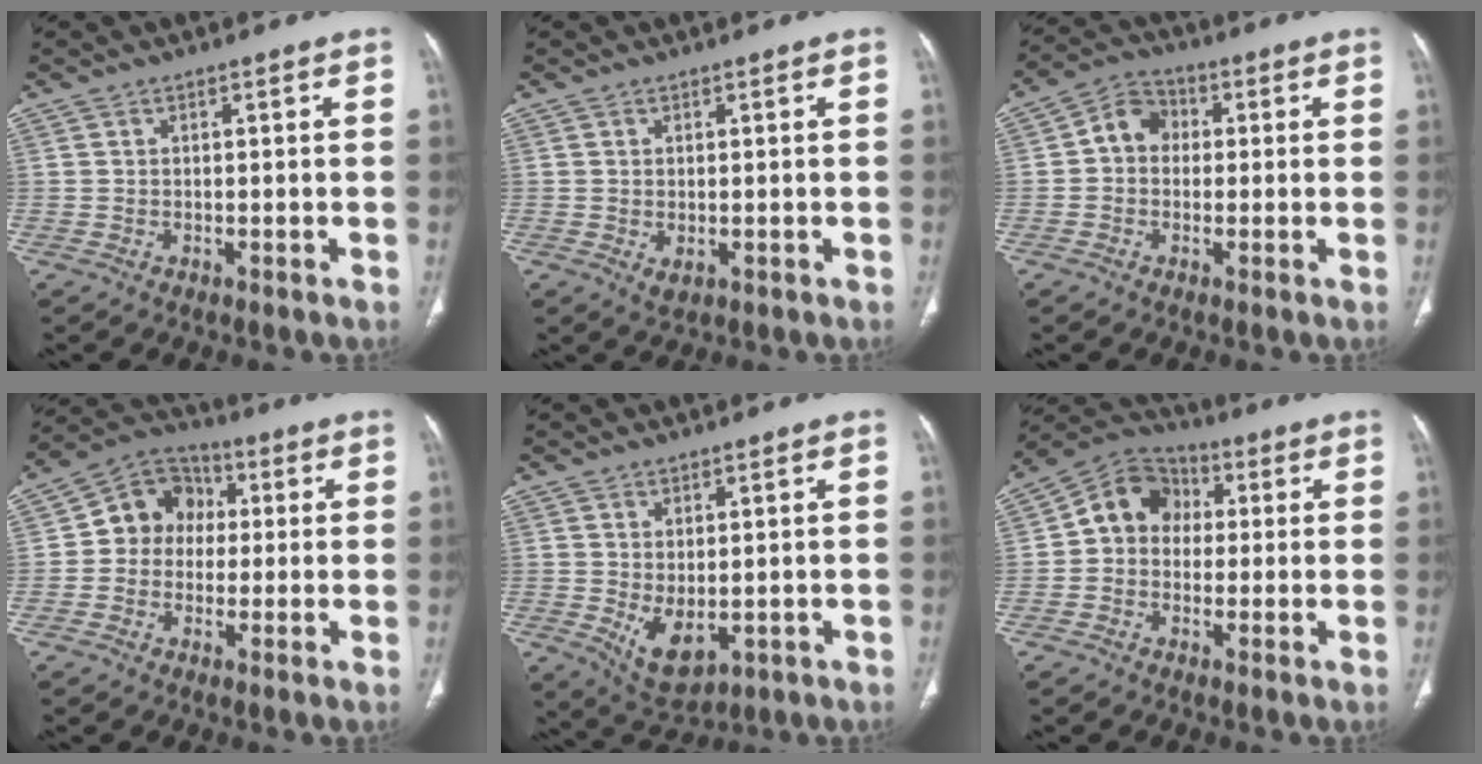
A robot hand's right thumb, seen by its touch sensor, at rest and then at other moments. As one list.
[{"total": 1.9, "force": [-0.3, 1.1, 1.5], "torque": [-0.026, -0.003, 0.002]}, {"total": 6.5, "force": [0.3, 5.5, 3.6], "torque": [-0.039, 0.021, -0.008]}, {"total": 10.1, "force": [0.5, 8.9, 4.7], "torque": [-0.039, 0.024, -0.008]}, {"total": 6.8, "force": [-0.8, 3.8, 5.6], "torque": [-0.085, -0.012, 0.009]}, {"total": 10.0, "force": [0.6, 8.6, 5.1], "torque": [-0.060, 0.029, -0.007]}]